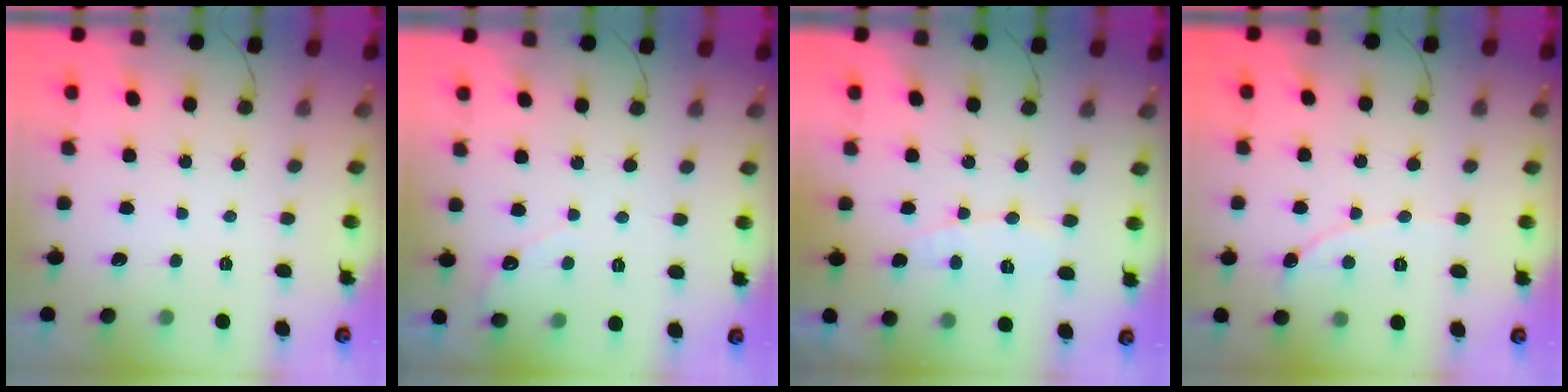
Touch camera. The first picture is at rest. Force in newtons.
{"total": 2.6, "press": 2.6, "slide": 0.2}
{"total": 5.6, "press": 5.5, "slide": 0.5}
{"total": 1.7, "press": 1.7, "slide": 0.1}